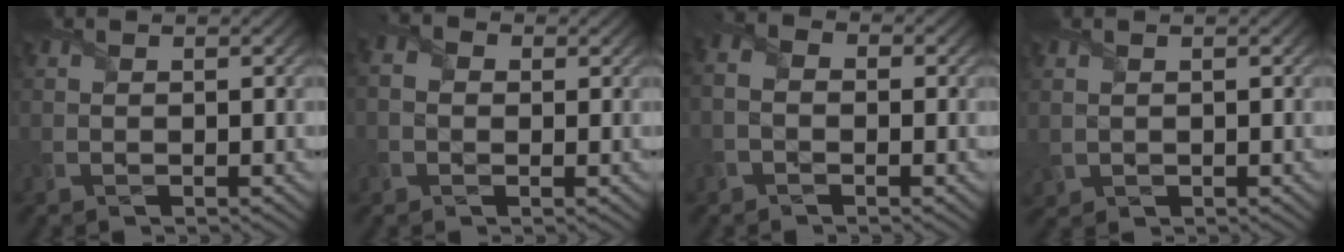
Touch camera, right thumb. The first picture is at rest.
{"total": 2.3, "force": [-0.1, 2.0, 1.1], "torque": [-0.031, 0.004, -0.008]}
{"total": 3.3, "force": [-0.6, 2.5, 2.0], "torque": [-0.042, 0.011, -0.021]}
{"total": 1.1, "force": [0.5, 0.9, 0.3], "torque": [-0.017, -0.004, 0.012]}